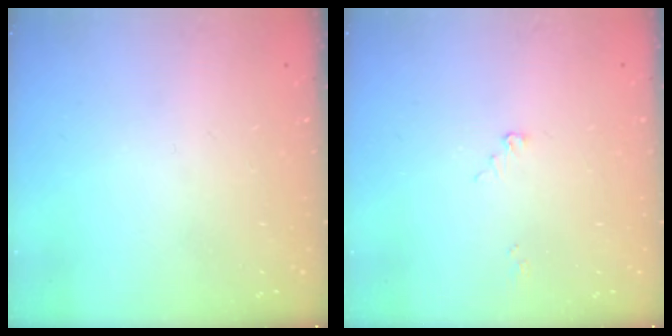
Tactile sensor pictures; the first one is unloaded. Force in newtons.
{"total": 2.4, "press": 2.4, "slide": 0.3}